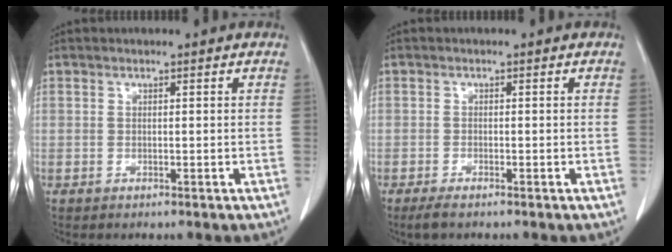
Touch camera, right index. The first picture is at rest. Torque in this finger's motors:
{"motor_torque": [0.15, -0.11, 0.07, 0.03]}